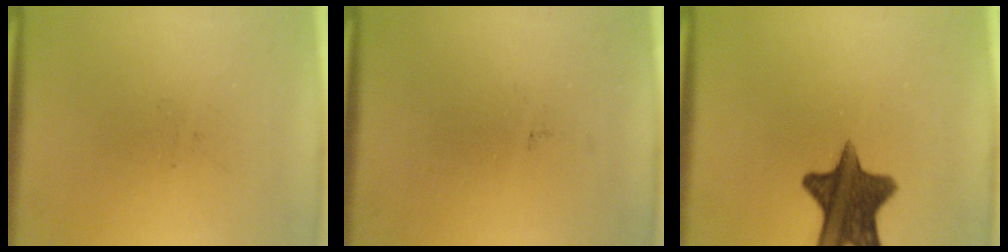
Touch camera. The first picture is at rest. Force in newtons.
{"total": 0.0}
{"total": 12.8}